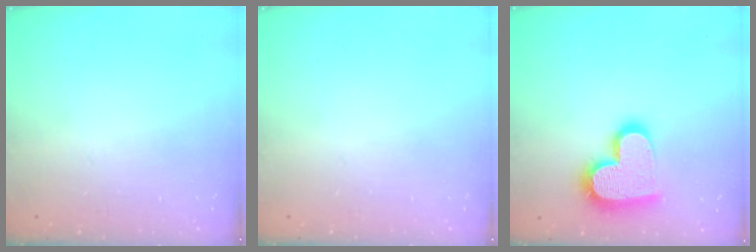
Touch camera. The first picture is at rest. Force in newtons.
{"total": 0.0}
{"total": 18.4, "press": 18.4, "slide": 1.0}